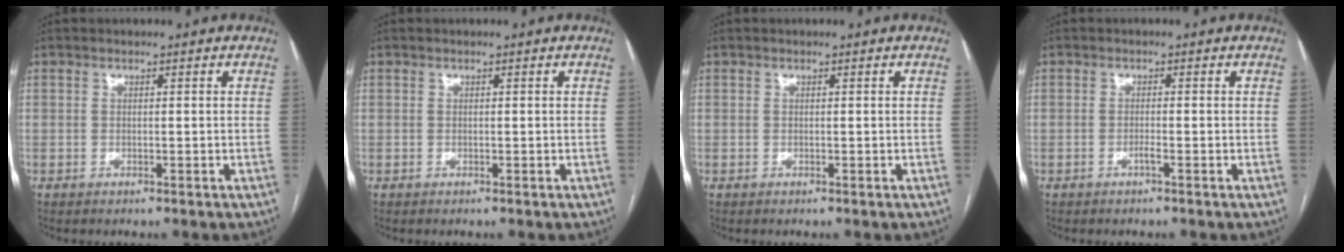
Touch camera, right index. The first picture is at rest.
{"total": 0.0}
{"total": 0.0}
{"total": 1.0, "force": [-0.5, -0.1, 0.8], "torque": [-0.016, 0.000, -0.010]}